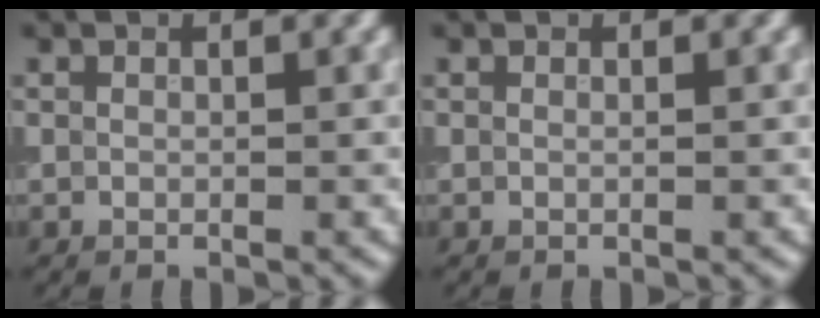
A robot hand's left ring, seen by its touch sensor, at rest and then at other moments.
{"total": 0.0}